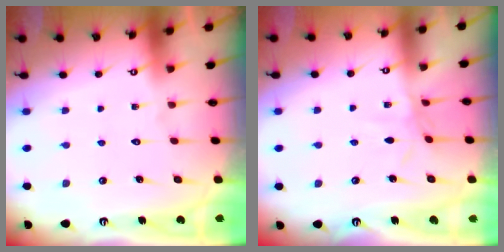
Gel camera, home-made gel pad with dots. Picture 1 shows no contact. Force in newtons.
{"total": 3.7, "press": 3.6, "slide": 0.4}